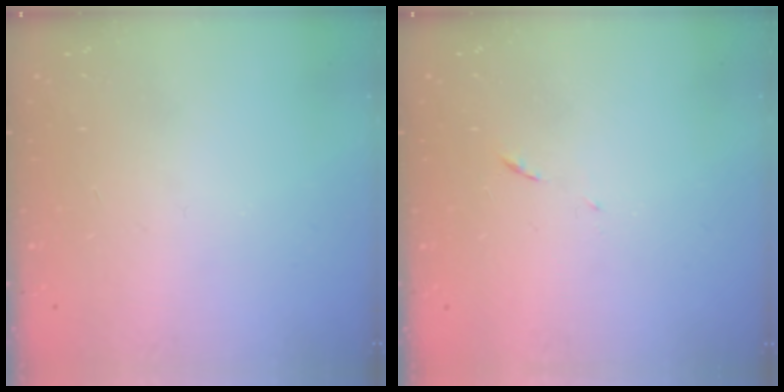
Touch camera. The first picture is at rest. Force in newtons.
{"total": 5.6, "press": 5.6, "slide": 0.4}